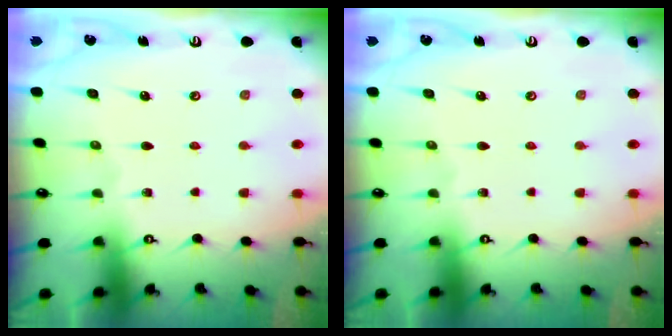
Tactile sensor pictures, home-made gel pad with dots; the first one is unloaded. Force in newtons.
{"total": 0.0}